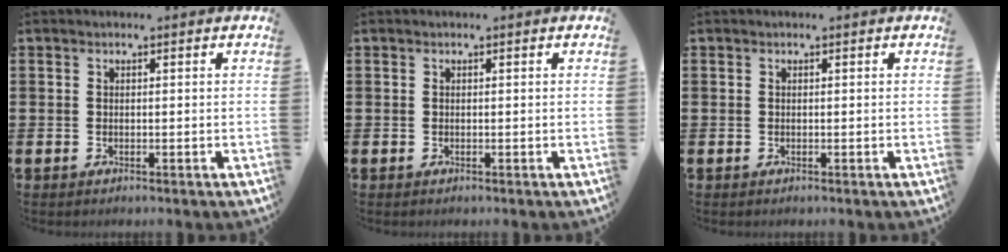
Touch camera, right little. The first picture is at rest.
{"total": 0.0}
{"total": 0.0}